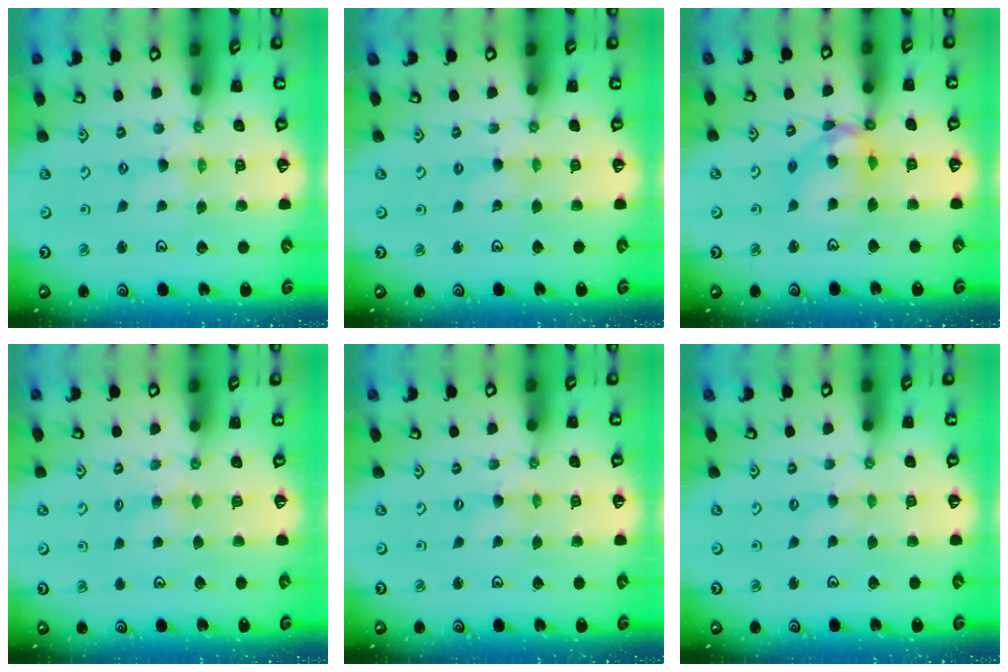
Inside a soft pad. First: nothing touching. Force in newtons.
{"total": 0.8, "press": 0.8, "slide": 0.1}
{"total": 12.2, "press": 12.2, "slide": 1.2}
{"total": 2.2, "press": 2.1, "slide": 0.4}
{"total": 0.9, "press": 0.9, "slide": 0.1}
{"total": 1.6, "press": 1.5, "slide": 0.3}